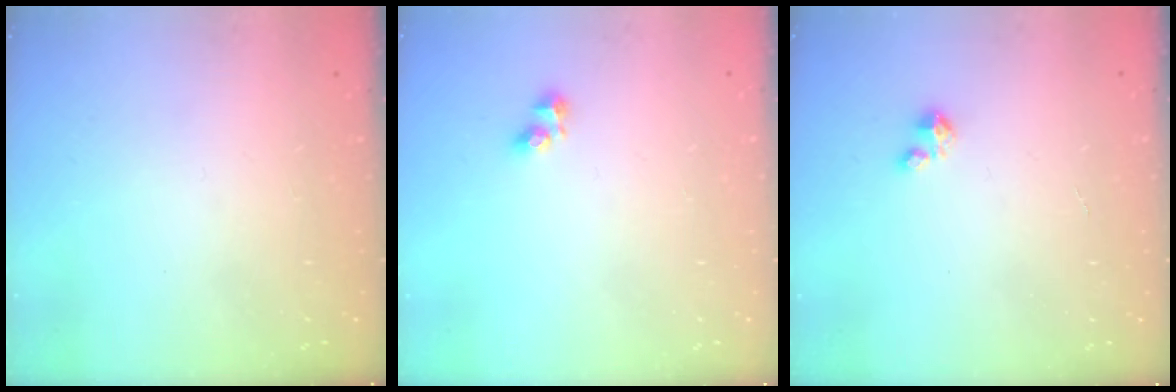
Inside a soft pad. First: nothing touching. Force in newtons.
{"total": 3.6, "press": 3.4, "slide": 1.3}
{"total": 2.0, "press": 2.0, "slide": 0.1}